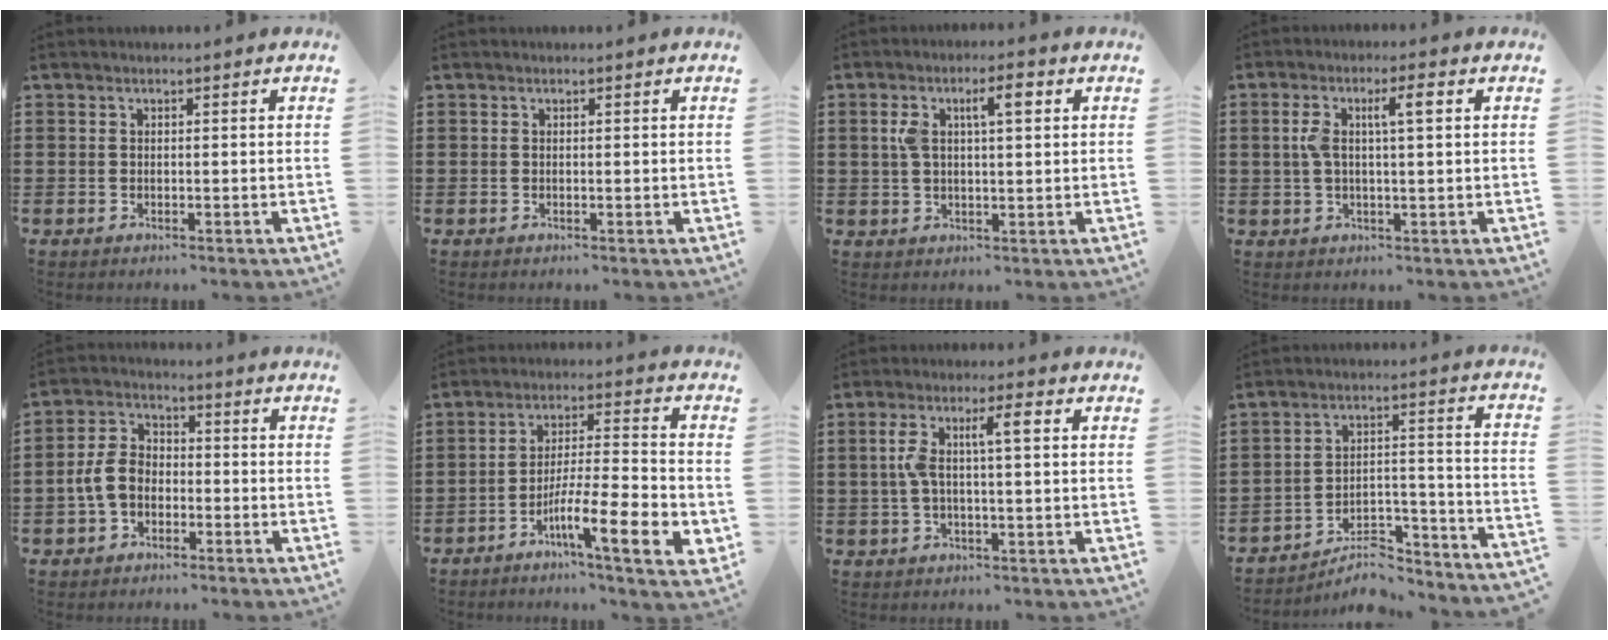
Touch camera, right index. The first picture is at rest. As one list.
[{"total": 0.0}, {"total": 5.4, "force": [1.7, 1.5, 4.9], "torque": [-0.094, 0.008, 0.023]}, {"total": 5.2, "force": [1.2, 1.1, 4.9], "torque": [-0.103, 0.002, 0.014]}, {"total": 6.1, "force": [-2.2, 4.4, 3.7], "torque": [-0.105, 0.004, -0.050]}, {"total": 11.7, "force": [-5.4, 2.2, 10.2], "torque": [-0.187, 0.001, -0.097]}, {"total": 6.1, "force": [0.7, 1.0, 6.0], "torque": [-0.127, 0.001, 0.001]}, {"total": 6.0, "force": [-5.1, 1.7, 2.5], "torque": [-0.041, -0.002, -0.100]}]